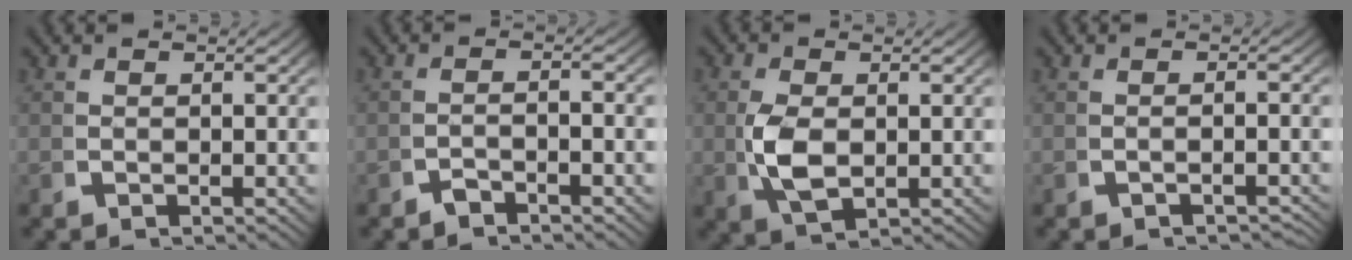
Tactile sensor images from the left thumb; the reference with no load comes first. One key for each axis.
{"total": 1.7, "fx": -1.6, "fy": 0.1, "fz": 0.7, "tx": -0.008, "ty": 0.006, "tz": -0.030}
{"total": 4.5, "fx": 0.0, "fy": 2.8, "fz": 3.6, "tx": -0.097, "ty": -0.016, "tz": 0.015}
{"total": 2.0, "fx": -1.8, "fy": 0.0, "fz": 0.8, "tx": -0.017, "ty": 0.007, "tz": -0.029}